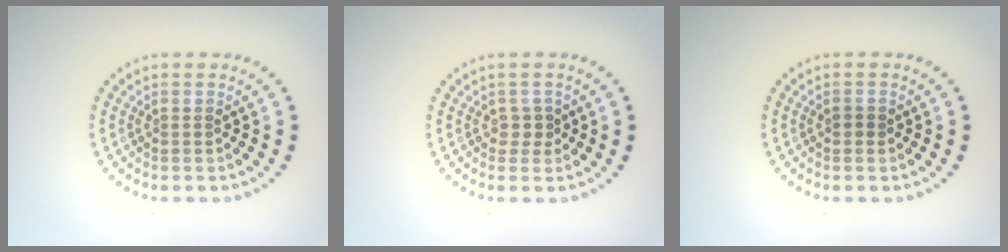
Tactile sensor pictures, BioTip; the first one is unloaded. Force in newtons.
{"total": 1.1, "press": 0.9, "slide": 0.6}
{"total": 0.7, "press": 0.7, "slide": 0.1}